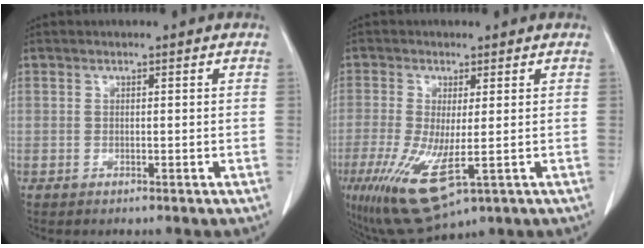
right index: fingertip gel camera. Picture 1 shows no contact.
{"total": 10.7, "force": [-3.4, 2.9, 9.8], "torque": [-0.190, -0.034, -0.046]}